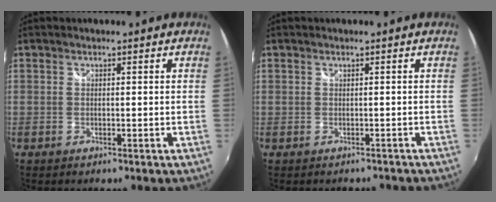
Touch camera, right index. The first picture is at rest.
{"total": 1.8, "force": [-1.1, 1.4, 0.2], "torque": [0.003, 0.007, -0.009]}